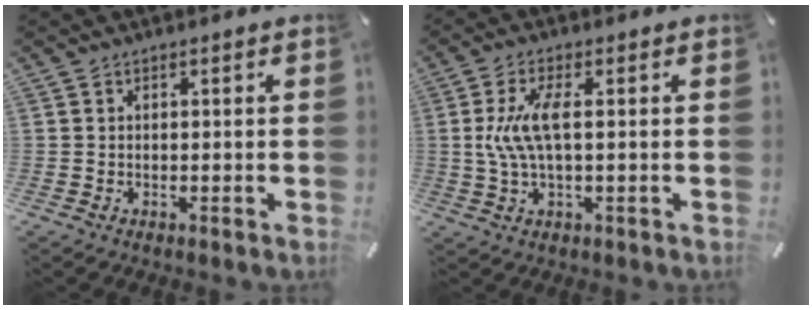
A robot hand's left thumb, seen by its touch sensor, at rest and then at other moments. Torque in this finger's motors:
{"motor_torque": [0.91, 1.66, 0.78, -0.47, 0.44]}